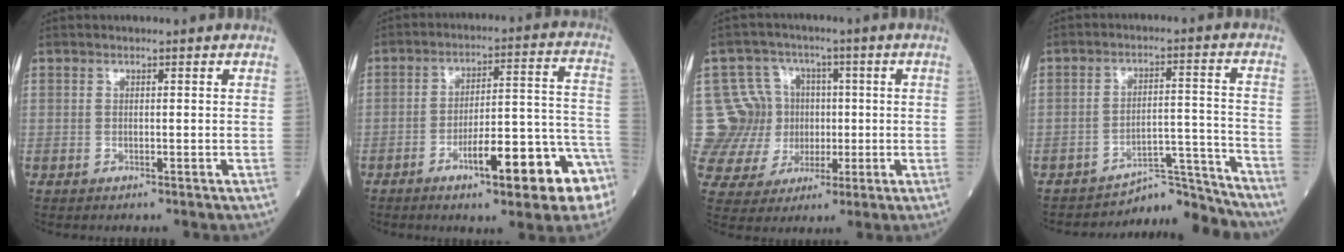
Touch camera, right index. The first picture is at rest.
{"total": 14.5, "force": [-7.0, 2.4, 12.4], "torque": [-0.147, 0.029, -0.092]}
{"total": 13.2, "force": [1.0, 12.9, 2.7], "torque": [-0.072, 0.057, 0.035]}
{"total": 8.3, "force": [-8.2, 0.8, -1.1], "torque": [0.030, 0.053, -0.122]}